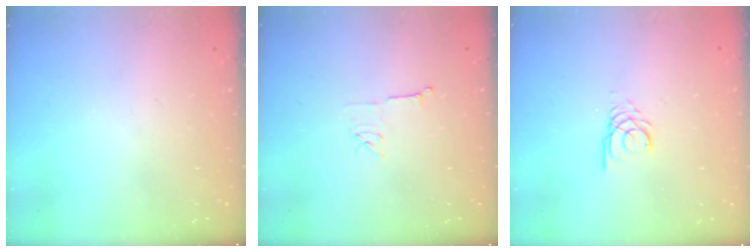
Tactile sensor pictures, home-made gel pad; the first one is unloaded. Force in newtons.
{"total": 6.0, "press": 6.0, "slide": 0.5}
{"total": 3.5, "press": 3.5, "slide": 0.4}